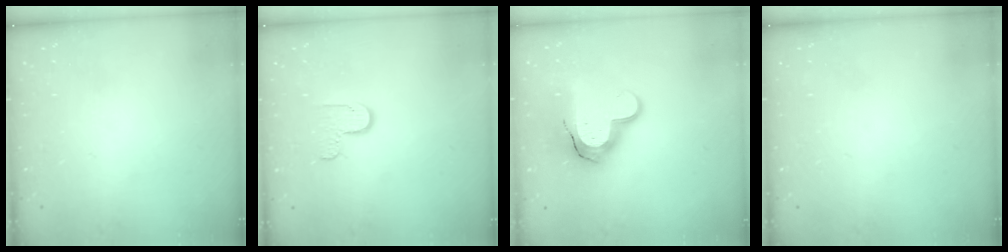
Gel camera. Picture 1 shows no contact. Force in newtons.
{"total": 5.7, "press": 5.7, "slide": 0.5}
{"total": 14.2, "press": 14.1, "slide": 1.0}
{"total": 0.0}